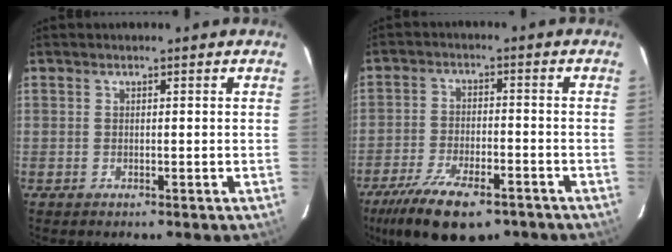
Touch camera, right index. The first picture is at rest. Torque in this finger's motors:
{"motor_torque": [1.15, -0.91, 0.47, 0.11]}